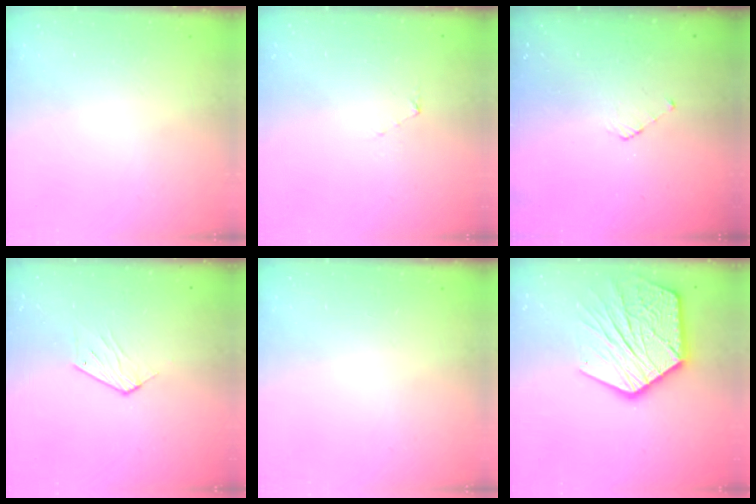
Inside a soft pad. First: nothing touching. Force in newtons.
{"total": 2.9, "press": 2.8, "slide": 0.3}
{"total": 3.9, "press": 3.9, "slide": 0.2}
{"total": 3.9, "press": 3.9, "slide": 0.2}
{"total": 0.0}
{"total": 20.2, "press": 20.1, "slide": 1.0}